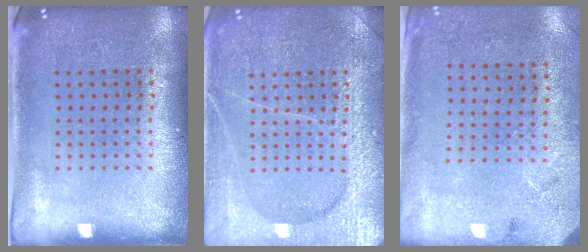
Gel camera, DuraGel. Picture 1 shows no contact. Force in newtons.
{"total": 6.1, "press": 6.0, "slide": 0.9}
{"total": 2.7, "press": 2.2, "slide": 1.7}